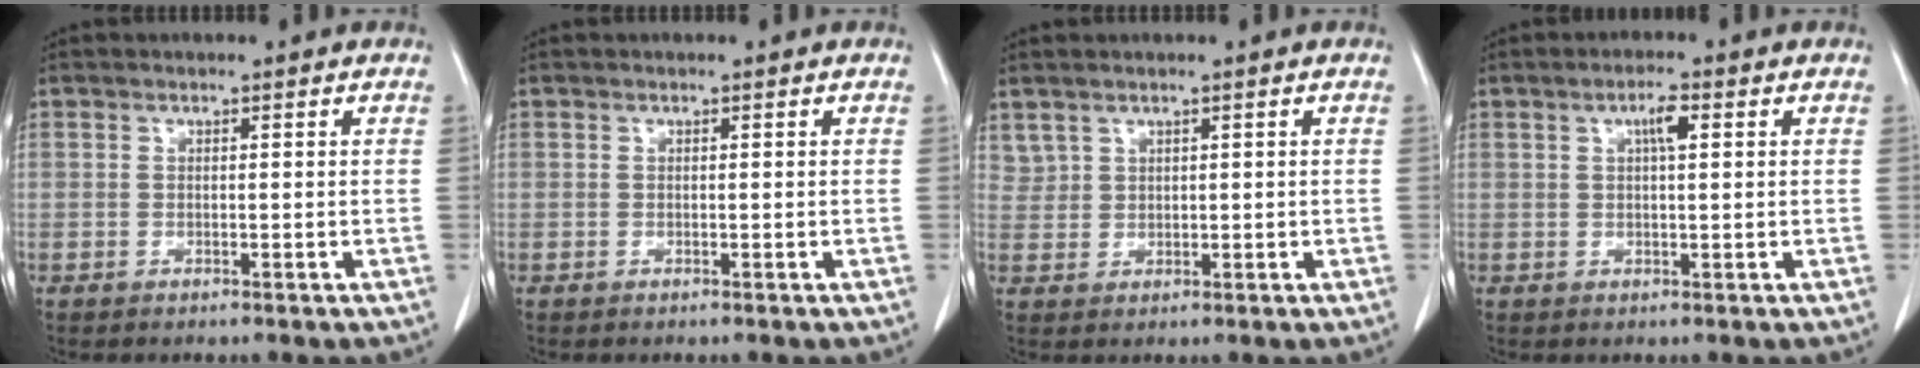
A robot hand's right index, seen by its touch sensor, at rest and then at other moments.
{"total": 0.0}
{"total": 2.3, "force": [1.9, 1.4, 0.3], "torque": [0.000, 0.004, 0.041]}
{"total": 3.1, "force": [1.1, 0.6, 2.9], "torque": [-0.051, 0.003, 0.017]}